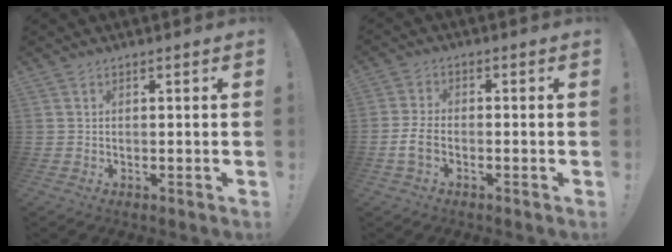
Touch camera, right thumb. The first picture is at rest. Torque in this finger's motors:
{"motor_torque": [1.93, 1.05, 0.23, -0.21, 0.45]}